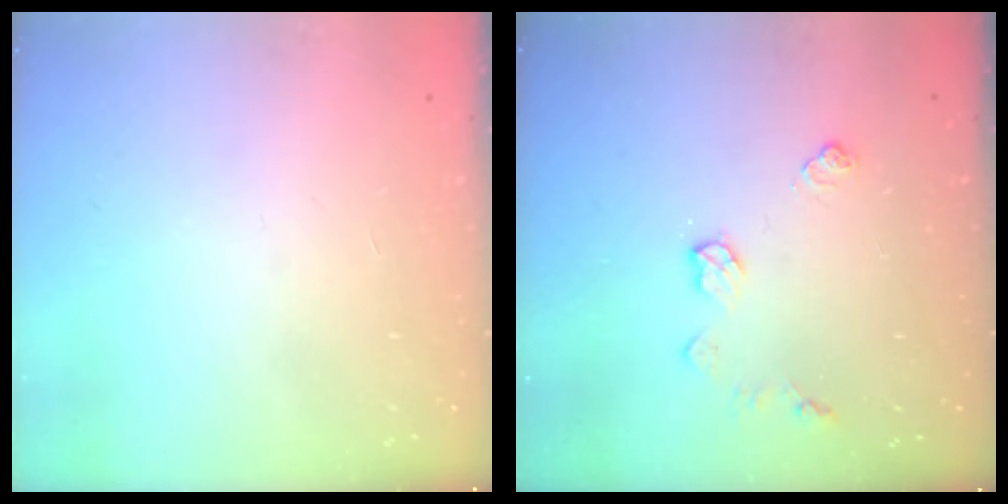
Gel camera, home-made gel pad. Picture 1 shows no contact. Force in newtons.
{"total": 8.2, "press": 8.1, "slide": 0.3}